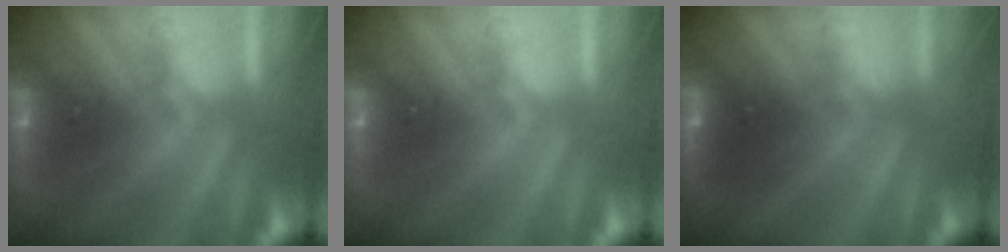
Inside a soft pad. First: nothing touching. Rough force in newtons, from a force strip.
{"total": 0.0}
{"total": 2.7}